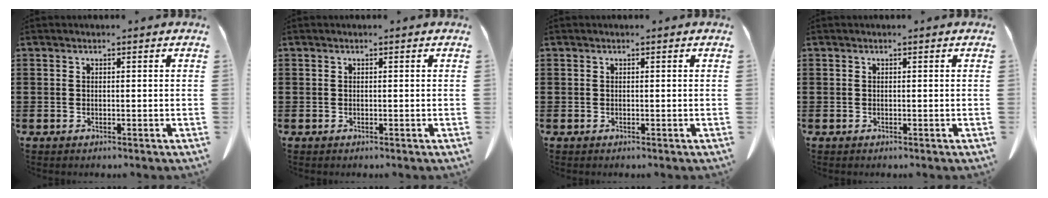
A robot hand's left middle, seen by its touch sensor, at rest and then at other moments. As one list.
[{"total": 0.0}, {"total": 0.0}, {"total": 0.0}]